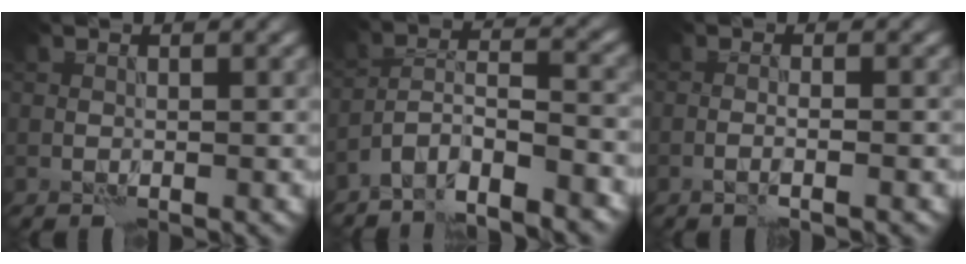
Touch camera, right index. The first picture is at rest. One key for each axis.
{"total": 6.3, "fx": -5.0, "fy": 1.4, "fz": 3.6, "tx": -0.054, "ty": 0.001, "tz": -0.094}
{"total": 1.4, "fx": -0.7, "fy": -0.1, "fz": 1.2, "tx": -0.016, "ty": 0.006, "tz": -0.016}